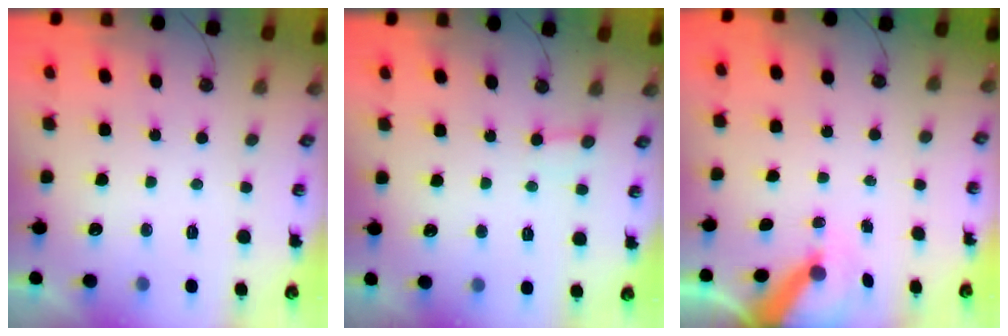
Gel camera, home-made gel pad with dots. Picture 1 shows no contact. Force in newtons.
{"total": 2.4, "press": 2.4, "slide": 0.1}
{"total": 7.0, "press": 7.0, "slide": 0.7}